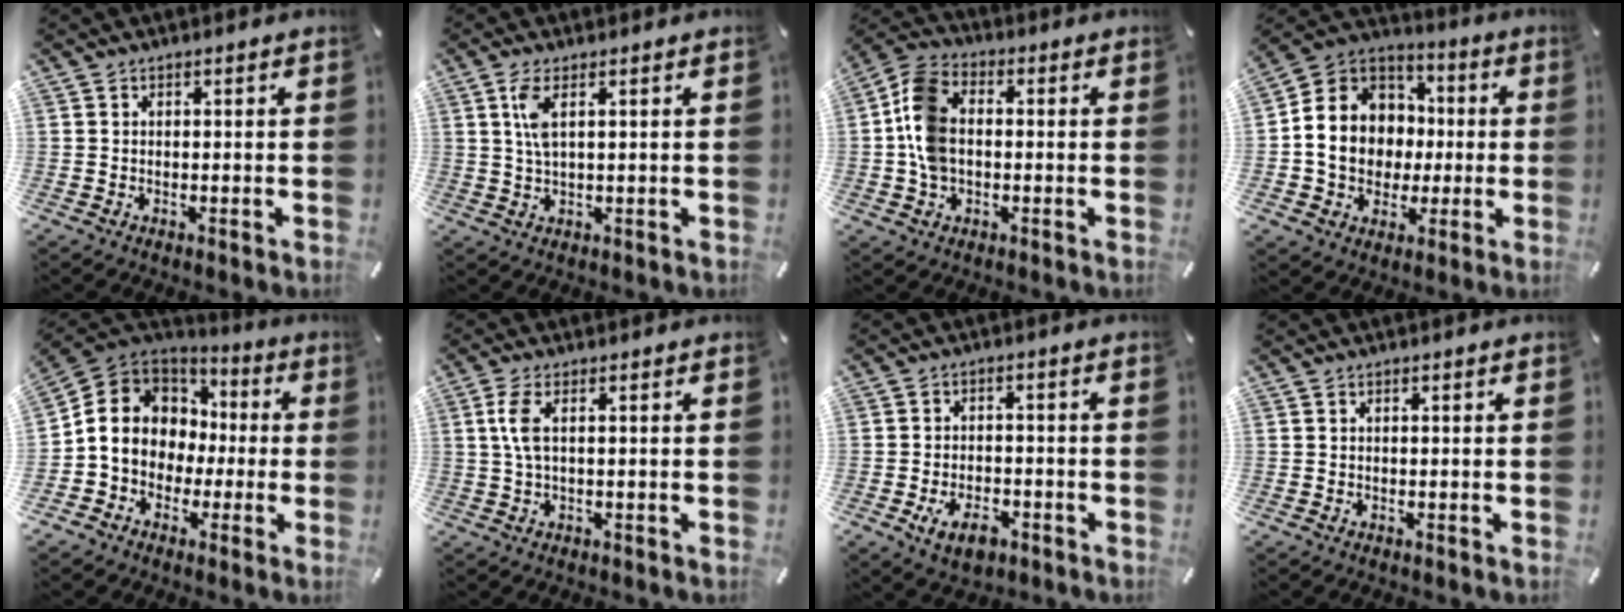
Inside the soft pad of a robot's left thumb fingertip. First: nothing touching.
{"total": 4.7, "force": [1.5, 1.4, 4.2], "torque": [-0.096, 0.001, 0.022]}
{"total": 10.1, "force": [-0.5, 7.4, 6.8], "torque": [-0.155, 0.016, -0.007]}
{"total": 14.3, "force": [-2.1, 13.0, 5.7], "torque": [-0.124, 0.018, -0.032]}
{"total": 12.4, "force": [-1.3, 11.4, 4.7], "torque": [-0.113, 0.010, -0.019]}
{"total": 4.4, "force": [0.7, 1.2, 4.2], "torque": [-0.097, -0.004, 0.007]}
{"total": 6.6, "force": [-3.4, 3.9, 4.1], "torque": [-0.071, 0.012, -0.062]}
{"total": 0.0}